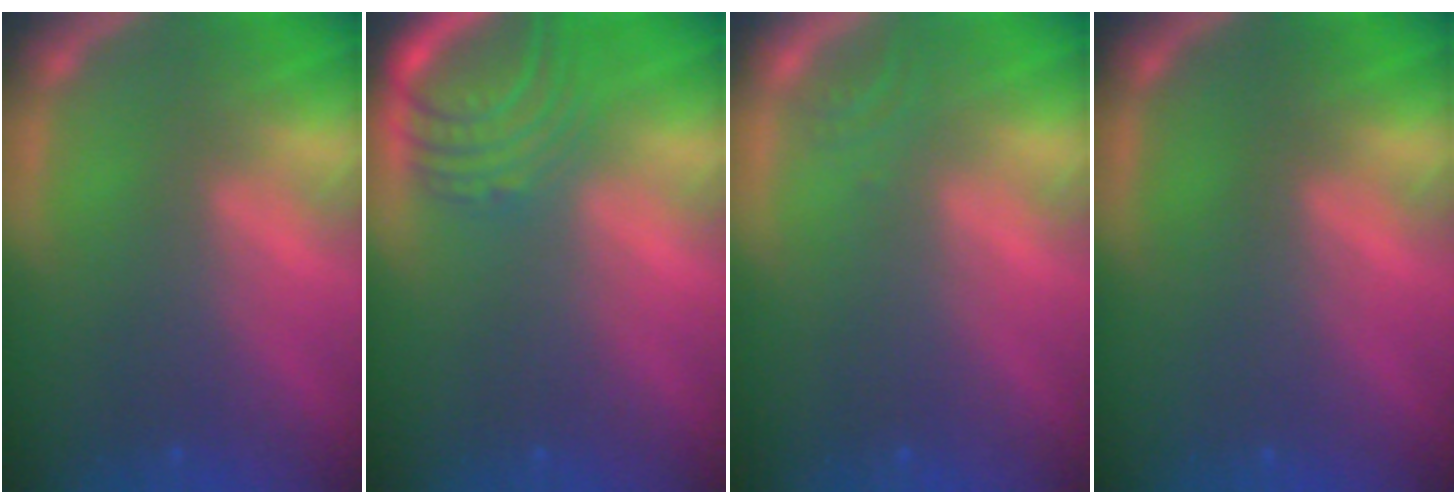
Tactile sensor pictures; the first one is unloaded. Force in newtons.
{"total": 6.1}
{"total": 1.0}
{"total": 0.0}